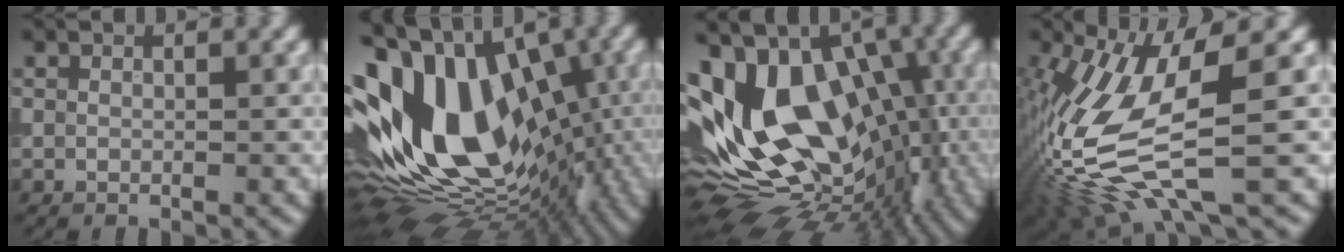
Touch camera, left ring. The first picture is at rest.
{"total": 18.4, "force": [1.9, 11.7, 14.1], "torque": [-0.262, 0.012, 0.031]}
{"total": 16.6, "force": [1.9, 10.3, 13.0], "torque": [-0.225, 0.019, 0.021]}
{"total": 12.4, "force": [-1.1, 3.8, 11.8], "torque": [-0.256, -0.016, -0.016]}